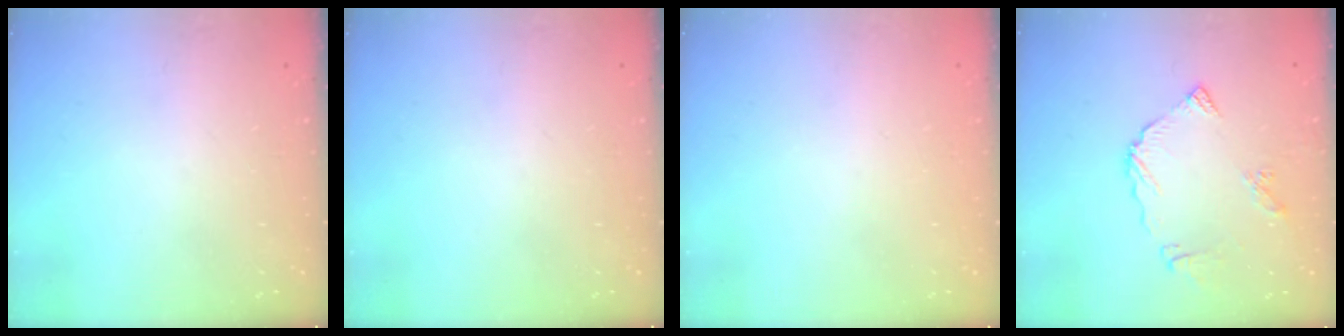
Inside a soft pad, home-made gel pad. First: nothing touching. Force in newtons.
{"total": 0.0}
{"total": 2.0, "press": 2.0, "slide": 0.1}
{"total": 9.9, "press": 9.9, "slide": 1.3}